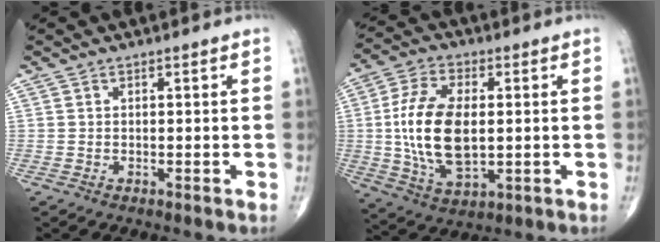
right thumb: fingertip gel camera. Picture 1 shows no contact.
{"total": 15.6, "force": [0.2, 8.2, 13.2], "torque": [-0.262, -0.004, 0.007]}